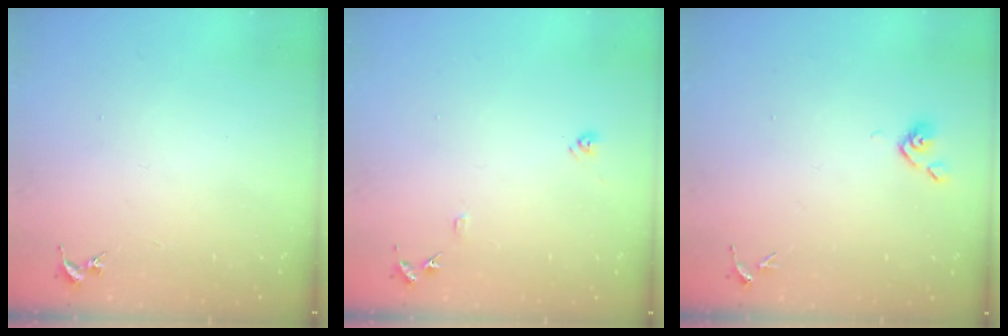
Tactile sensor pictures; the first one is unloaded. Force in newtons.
{"total": 8.3, "press": 8.3, "slide": 0.7}
{"total": 3.5, "press": 3.4, "slide": 0.9}